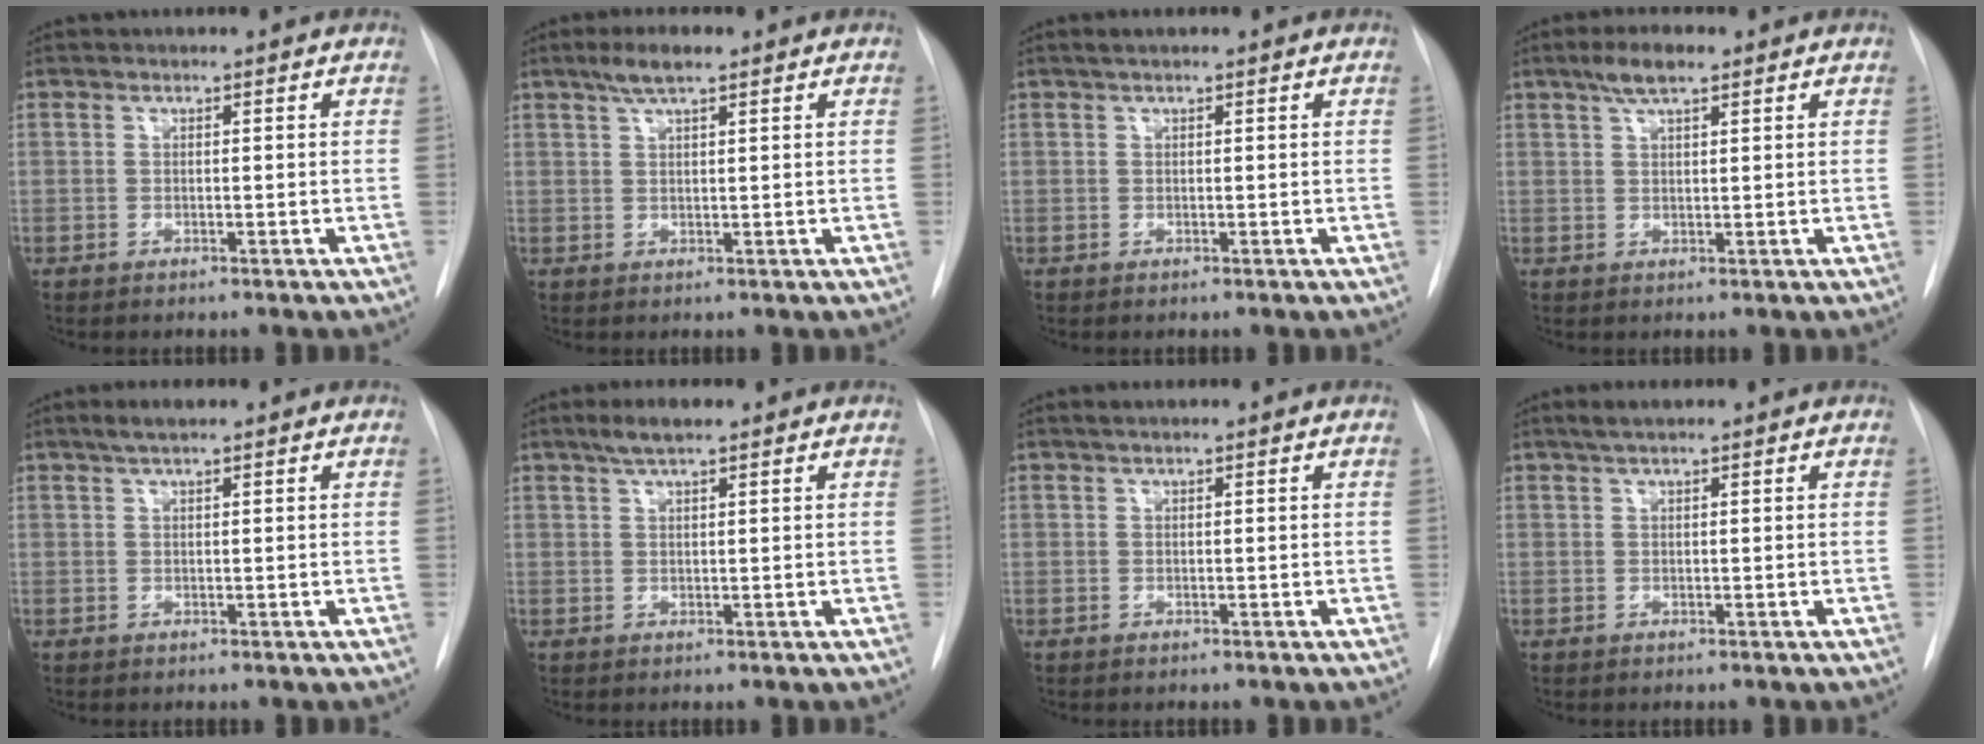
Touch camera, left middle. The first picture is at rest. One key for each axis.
{"total": 3.9, "fx": 2.6, "fy": 0.6, "fz": 2.8, "tx": -0.058, "ty": 0.008, "tz": 0.048}
{"total": 1.0, "fx": 0.7, "fy": 0.0, "fz": 0.7, "tx": -0.016, "ty": 0.009, "tz": 0.013}
{"total": 4.2, "fx": 2.8, "fy": 0.9, "fz": 3.0, "tx": -0.062, "ty": 0.010, "tz": 0.049}
{"total": 2.2, "fx": 1.6, "fy": 0.3, "fz": 1.5, "tx": -0.033, "ty": 0.009, "tz": 0.028}
{"total": 3.5, "fx": 2.4, "fy": 0.5, "fz": 2.4, "tx": -0.051, "ty": 0.008, "tz": 0.044}
{"total": 0.6, "fx": 0.5, "fy": 0.0, "fz": 0.4, "tx": -0.011, "ty": 0.007, "tz": 0.009}
{"total": 1.8, "fx": 1.3, "fy": 0.1, "fz": 1.2, "tx": -0.027, "ty": 0.010, "tz": 0.023}